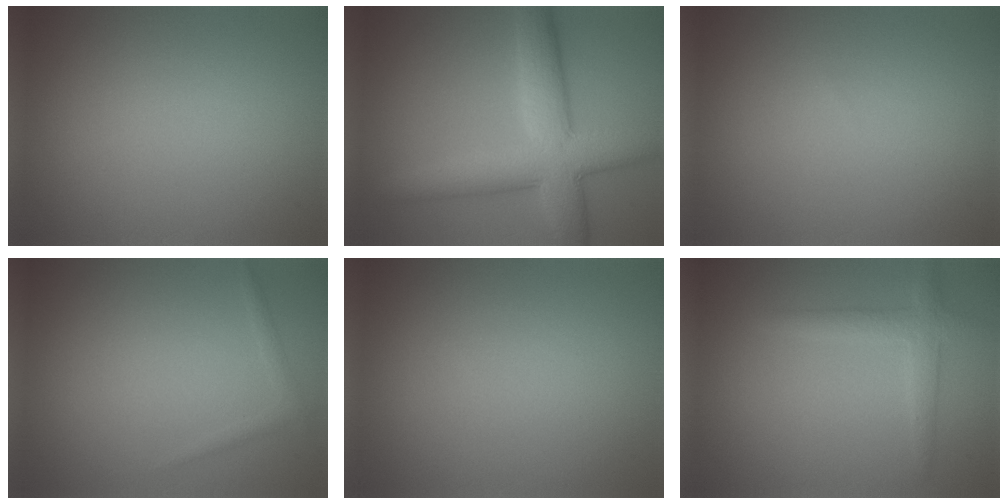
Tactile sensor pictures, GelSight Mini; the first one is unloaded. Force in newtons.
{"total": 7.7, "press": 7.7, "slide": 0.1}
{"total": 0.0}
{"total": 0.8, "press": 0.8, "slide": 0.1}
{"total": 0.0}
{"total": 2.3, "press": 2.3, "slide": 0.2}